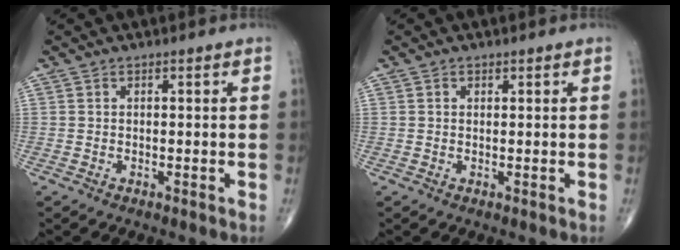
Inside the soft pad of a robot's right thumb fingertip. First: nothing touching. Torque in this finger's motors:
{"motor_torque": [0.06, -0.54, 0.04, 0.13, -0.02]}